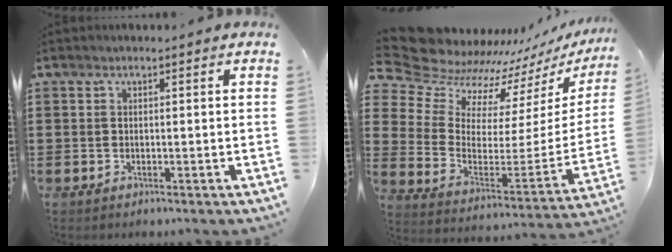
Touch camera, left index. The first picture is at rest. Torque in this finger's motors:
{"motor_torque": [2.14, 0.00, -0.05, -0.21]}